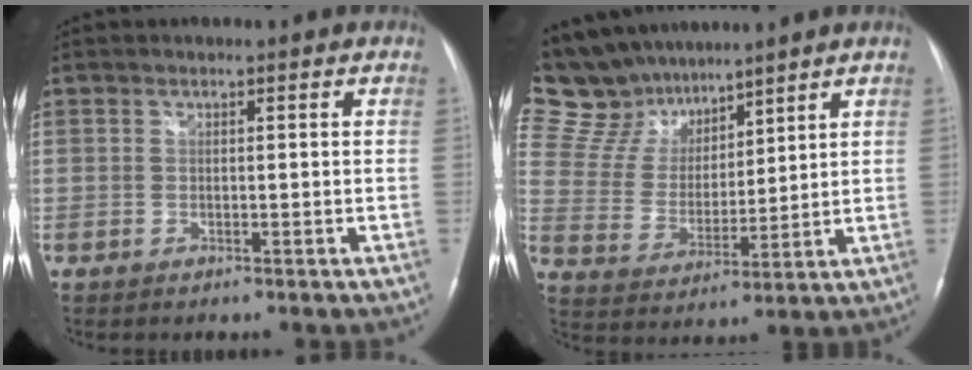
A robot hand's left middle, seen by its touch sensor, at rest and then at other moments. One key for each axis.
{"total": 14.1, "fx": 12.4, "fy": 6.2, "fz": 2.8, "tx": -0.066, "ty": 0.025, "tz": 0.243}